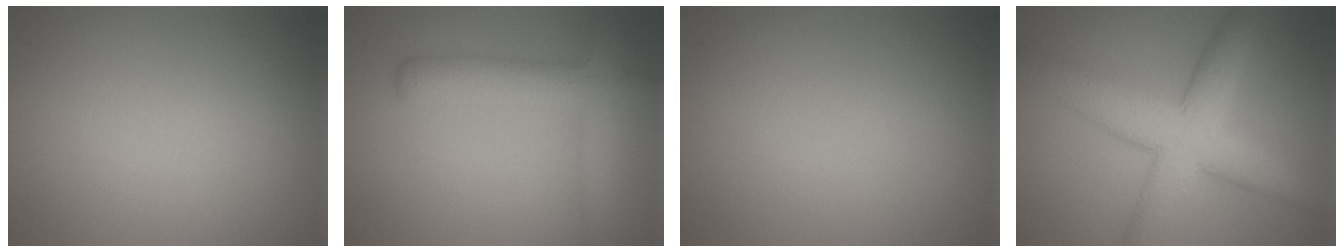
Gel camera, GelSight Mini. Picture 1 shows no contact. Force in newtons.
{"total": 4.2, "press": 4.2, "slide": 0.2}
{"total": 0.0}
{"total": 7.4, "press": 7.3, "slide": 0.1}